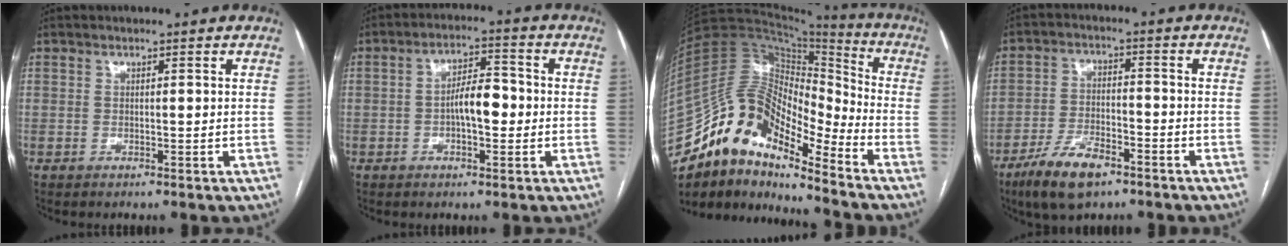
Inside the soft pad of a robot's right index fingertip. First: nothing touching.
{"total": 6.1, "force": [-0.9, 2.3, 5.6], "torque": [-0.097, 0.017, -0.016]}
{"total": 16.6, "force": [-12.8, 5.1, 9.2], "torque": [-0.156, 0.056, -0.231]}
{"total": 9.1, "force": [-6.0, 3.2, 6.1], "torque": [-0.120, -0.007, -0.107]}